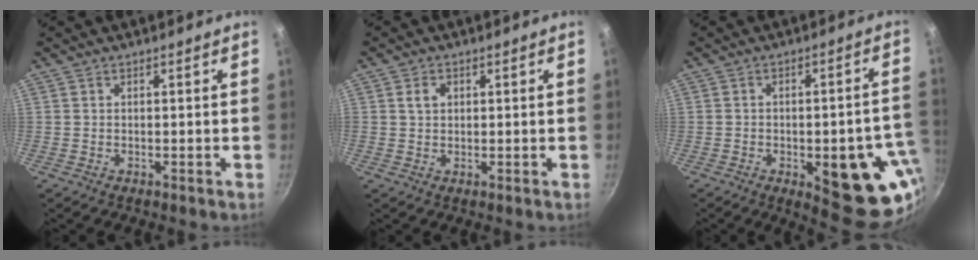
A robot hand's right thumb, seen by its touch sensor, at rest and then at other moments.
{"total": 2.5, "force": [0.7, 2.0, 1.4], "torque": [-0.019, 0.002, 0.014]}
{"total": 19.4, "force": [-5.4, 7.9, 16.9], "torque": [-0.141, 0.006, -0.061]}